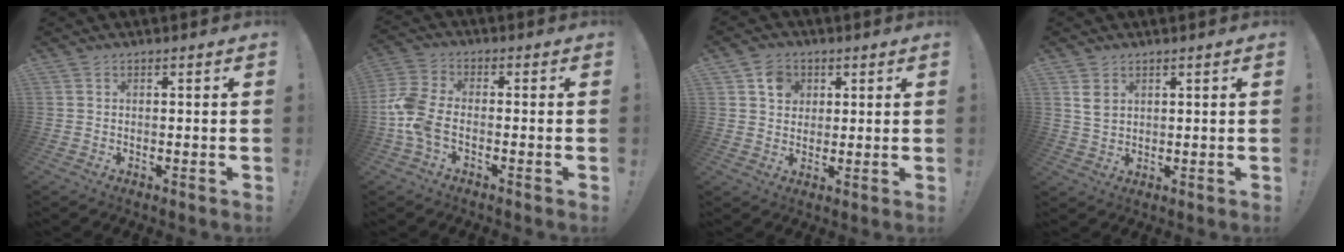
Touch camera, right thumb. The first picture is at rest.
{"total": 10.0, "force": [-2.9, 5.8, 7.6], "torque": [-0.177, 0.006, -0.048]}
{"total": 6.7, "force": [2.7, 5.8, 2.0], "torque": [-0.024, -0.005, 0.050]}
{"total": 4.4, "force": [1.9, 3.3, 2.3], "torque": [-0.028, -0.005, 0.036]}